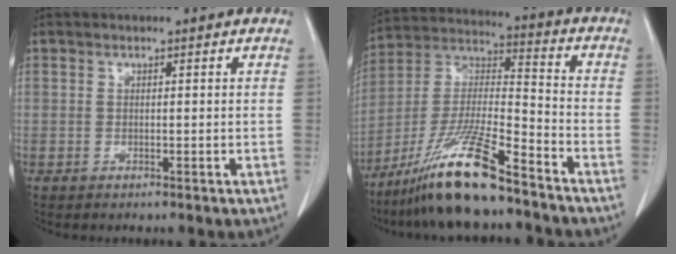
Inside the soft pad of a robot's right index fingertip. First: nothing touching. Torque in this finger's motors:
{"motor_torque": [1.22, -0.92, 0.32, 0.16]}